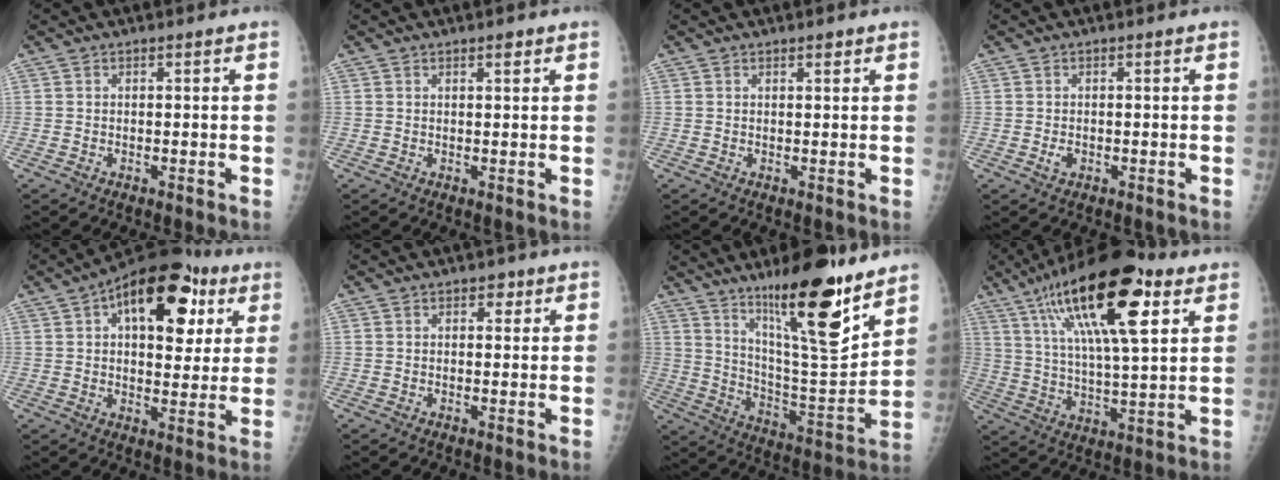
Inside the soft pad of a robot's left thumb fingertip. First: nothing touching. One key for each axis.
{"total": 1.4, "fx": 0.9, "fy": 0.5, "fz": 1.0, "tx": -0.009, "ty": -0.004, "tz": 0.013}
{"total": 1.2, "fx": 0.8, "fy": 0.4, "fz": 0.7, "tx": -0.006, "ty": -0.004, "tz": 0.012}
{"total": 1.4, "fx": -0.3, "fy": 1.0, "fz": 1.0, "tx": -0.015, "ty": -0.001, "tz": -0.005}
{"total": 20.0, "fx": 7.7, "fy": 10.7, "fz": 15.1, "tx": -0.172, "ty": 0.006, "tz": 0.107}
{"total": 2.1, "fx": 1.1, "fy": 1.4, "fz": 1.2, "tx": -0.001, "ty": -0.003, "tz": 0.012}
{"total": 20.9, "fx": 14.0, "fy": 4.4, "fz": 14.9, "tx": -0.207, "ty": -0.091, "tz": 0.235}
{"total": 22.5, "fx": 10.7, "fy": 7.0, "fz": 18.5, "tx": -0.300, "ty": -0.016, "tz": 0.178}